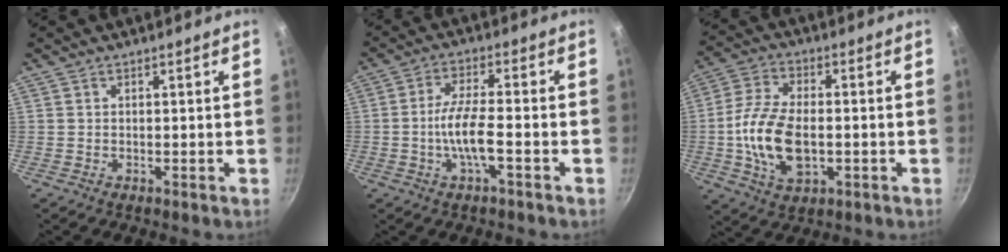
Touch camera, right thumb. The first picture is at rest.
{"total": 7.3, "force": [-2.4, 1.7, 6.7], "torque": [-0.134, 0.022, -0.052]}
{"total": 13.4, "force": [-1.8, 7.6, 11.0], "torque": [-0.206, 0.019, -0.036]}